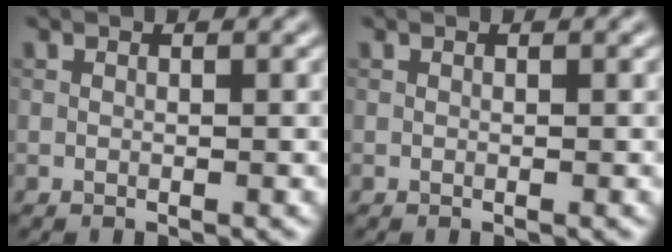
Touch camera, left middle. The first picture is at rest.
{"total": 0.0}